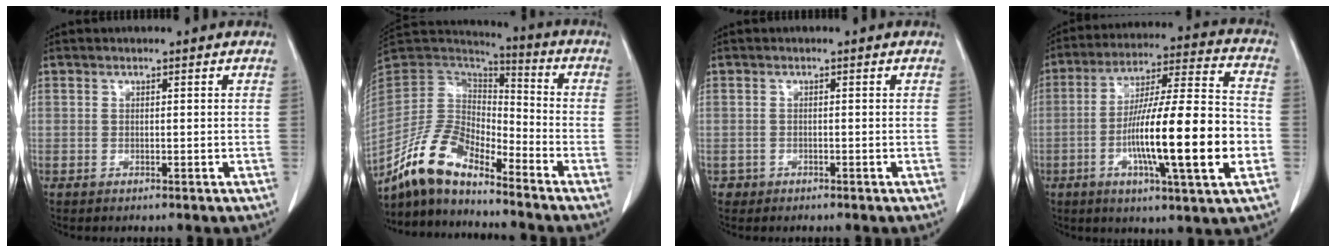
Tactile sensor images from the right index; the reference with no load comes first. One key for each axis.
{"total": 12.5, "fx": -10.4, "fy": 3.9, "fz": 5.6, "tx": -0.119, "ty": 0.020, "tz": -0.201}
{"total": 1.0, "fx": -0.6, "fy": 0.8, "fz": -0.2, "tx": -0.004, "ty": 0.004, "tz": -0.012}
{"total": 20.0, "fx": -4.6, "fy": 1.4, "fz": 19.4, "tx": -0.319, "ty": -0.002, "tz": -0.073}